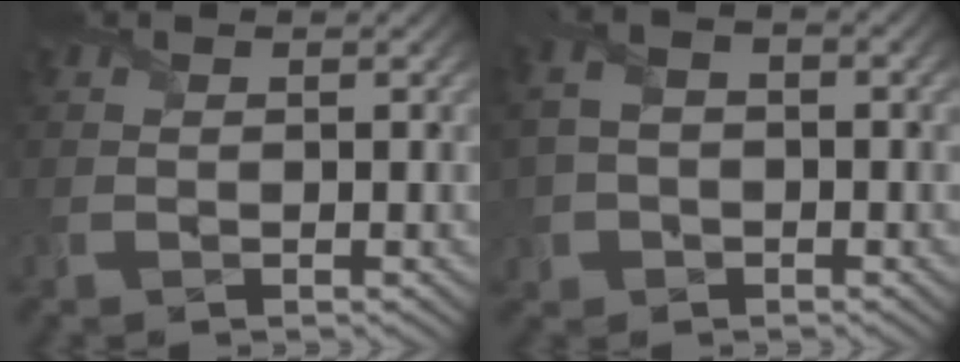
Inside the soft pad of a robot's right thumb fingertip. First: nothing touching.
{"total": 5.2, "force": [-0.4, 3.9, 3.4], "torque": [-0.093, 0.005, -0.003]}